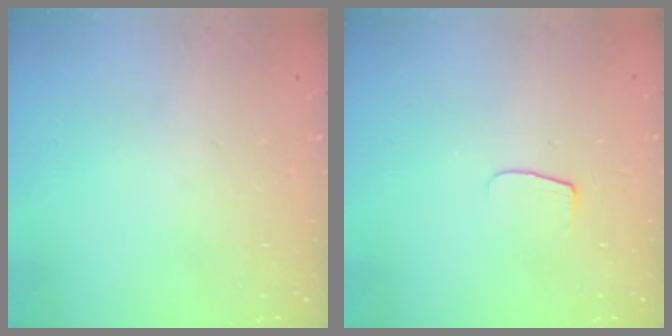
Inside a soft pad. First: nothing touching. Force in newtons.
{"total": 4.8, "press": 4.8, "slide": 0.6}